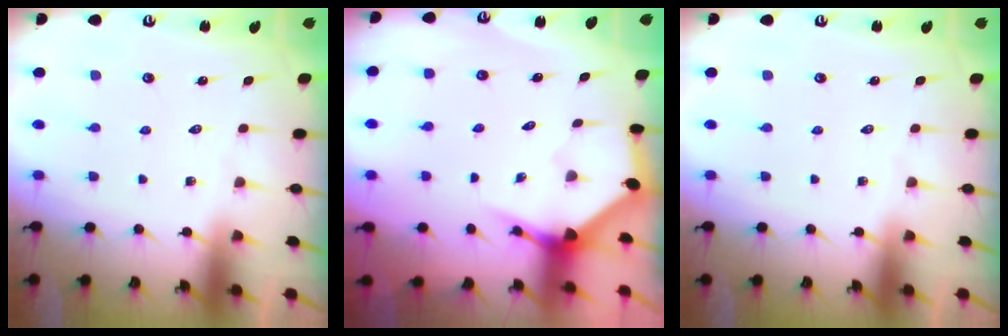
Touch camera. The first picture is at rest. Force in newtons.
{"total": 3.6, "press": 3.6, "slide": 0.1}
{"total": 0.0}